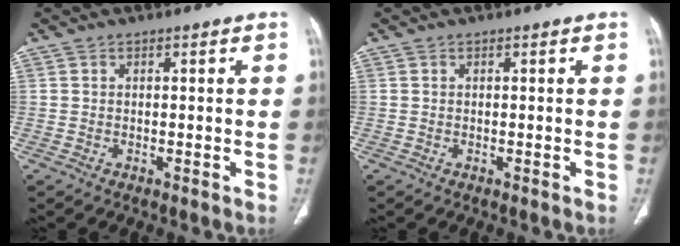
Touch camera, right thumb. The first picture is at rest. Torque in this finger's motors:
{"motor_torque": [0.28, 0.02, 0.27, -0.15, 0.03]}